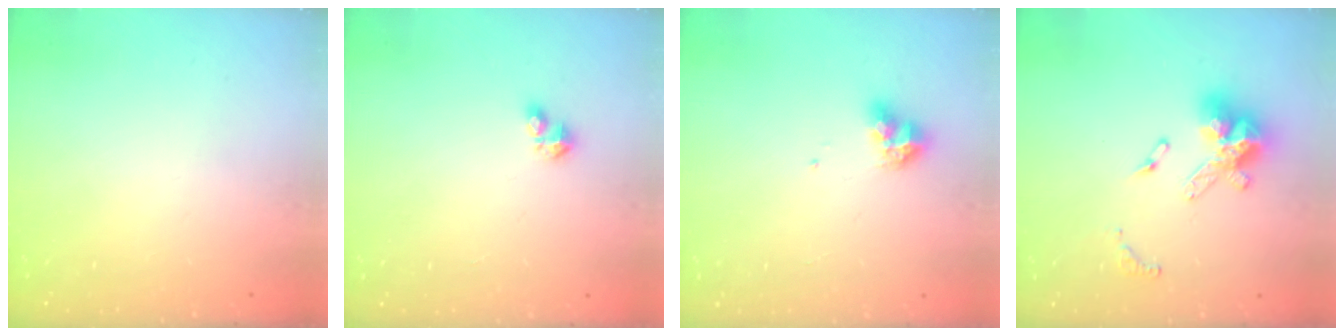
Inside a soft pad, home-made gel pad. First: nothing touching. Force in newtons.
{"total": 4.2, "press": 4.2, "slide": 0.6}
{"total": 7.8, "press": 7.7, "slide": 1.1}
{"total": 13.4, "press": 13.4, "slide": 1.3}